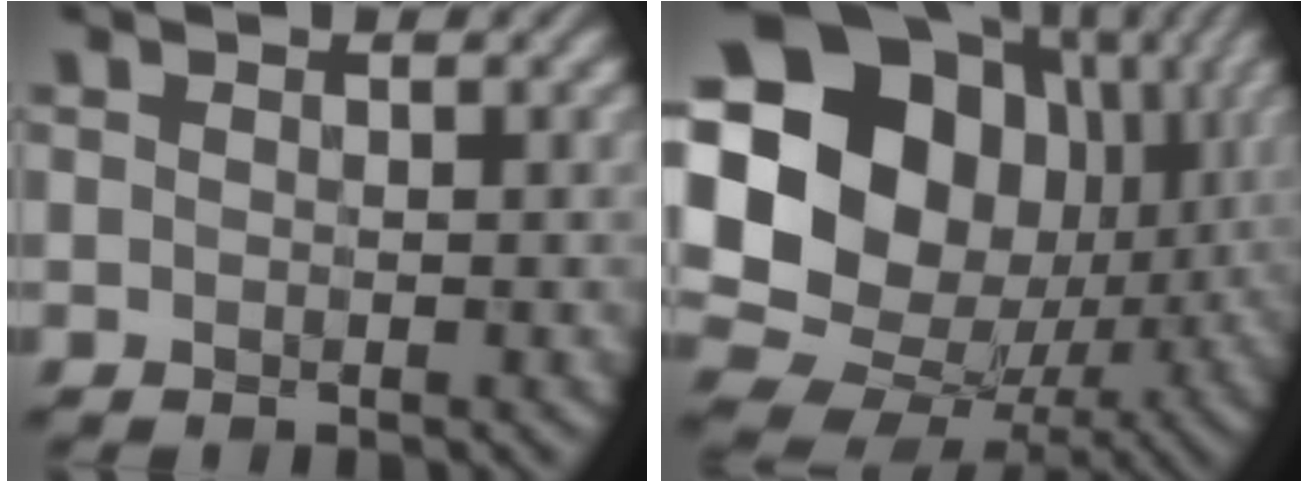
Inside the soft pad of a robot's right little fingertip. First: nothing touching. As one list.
[{"total": 23.6, "force": [3.7, 20.1, 11.7], "torque": [-0.253, 0.027, 0.053]}]